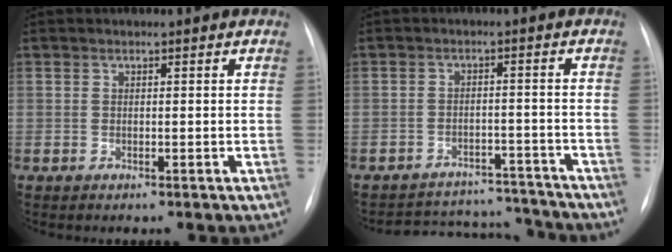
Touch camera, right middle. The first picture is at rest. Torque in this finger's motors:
{"motor_torque": [0.43, -0.75, -0.03, 0.01]}